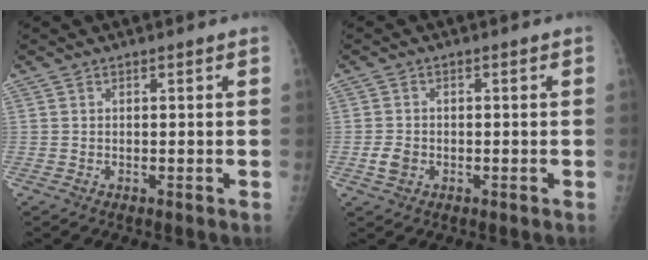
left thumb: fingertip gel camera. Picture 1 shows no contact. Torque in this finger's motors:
{"motor_torque": [-0.22, 0.36, 0.22, 0.03, 0.01]}